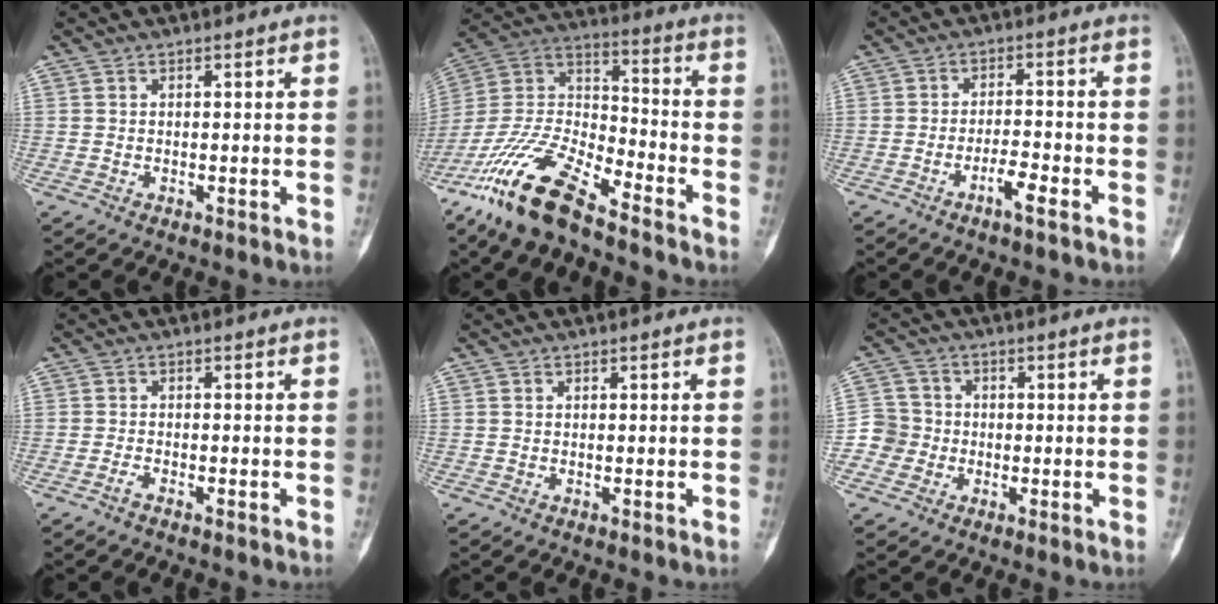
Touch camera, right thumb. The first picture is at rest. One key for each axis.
{"total": 19.3, "fx": -14.0, "fy": 5.9, "fz": 11.9, "tx": -0.249, "ty": 0.060, "tz": -0.267}
{"total": 4.2, "fx": -2.6, "fy": 0.7, "fz": 3.3, "tx": -0.065, "ty": 0.018, "tz": -0.048}
{"total": 1.3, "fx": -1.1, "fy": 0.3, "fz": 0.7, "tx": -0.022, "ty": 0.006, "tz": -0.021}
{"total": 0.0}
{"total": 5.2, "fx": -1.5, "fy": 5.0, "fz": 0.3, "tx": 0.019, "ty": 0.014, "tz": -0.036}